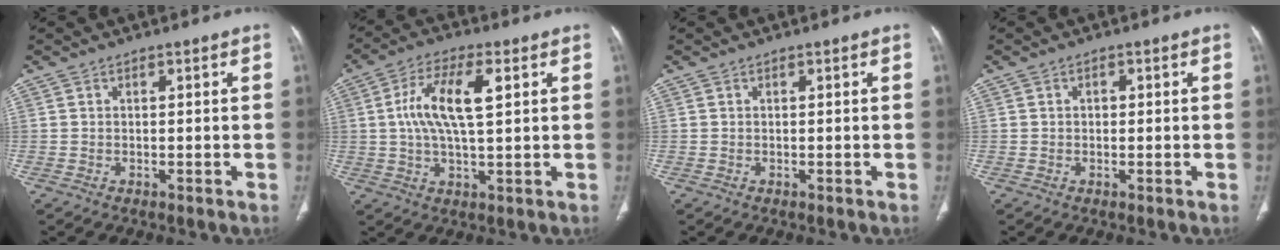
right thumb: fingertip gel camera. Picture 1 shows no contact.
{"total": 11.2, "force": [2.4, 4.1, 10.1], "torque": [-0.200, 0.010, 0.043]}
{"total": 0.0}
{"total": 1.0, "force": [0.1, 0.8, 0.6], "torque": [-0.006, 0.002, 0.000]}